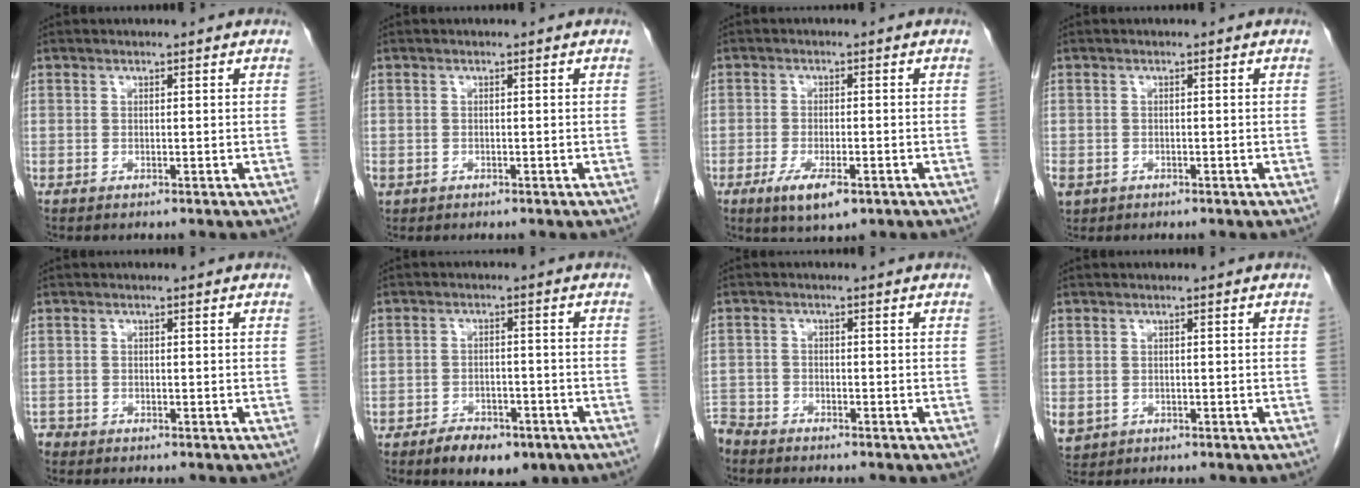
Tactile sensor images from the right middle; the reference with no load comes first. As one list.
[{"total": 1.0, "force": [-0.4, 0.8, 0.3], "torque": [-0.011, 0.003, -0.003]}, {"total": 5.6, "force": [-2.9, 1.6, 4.5], "torque": [-0.084, -0.010, -0.041]}, {"total": 3.7, "force": [-1.9, 2.9, 1.3], "torque": [-0.034, -0.004, -0.030]}, {"total": 1.2, "force": [-1.1, 0.5, 0.0], "torque": [-0.001, 0.000, -0.021]}, {"total": 7.5, "force": [-5.0, 3.5, 4.3], "torque": [-0.065, 0.000, -0.074]}, {"total": 4.6, "force": [-4.4, 1.5, 0.1], "torque": [-0.001, -0.007, -0.088]}, {"total": 3.6, "force": [-1.3, 3.1, 1.2], "torque": [-0.027, -0.003, -0.014]}]